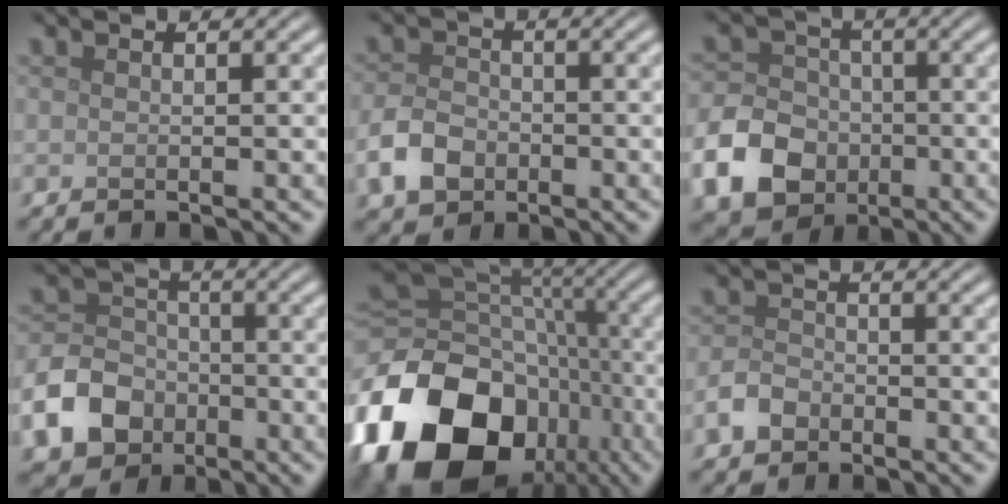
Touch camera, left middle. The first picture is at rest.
{"total": 3.7, "force": [-1.6, 2.7, 1.9], "torque": [-0.041, 0.000, -0.037]}
{"total": 8.8, "force": [-3.5, 7.1, 3.9], "torque": [-0.078, -0.022, -0.089]}
{"total": 7.8, "force": [-3.7, 6.2, 3.0], "torque": [-0.054, -0.019, -0.082]}
{"total": 19.5, "force": [-8.3, 14.5, 10.0], "torque": [-0.234, -0.038, -0.136]}
{"total": 2.3, "force": [-1.4, 1.6, 1.0], "torque": [-0.015, 0.004, -0.033]}